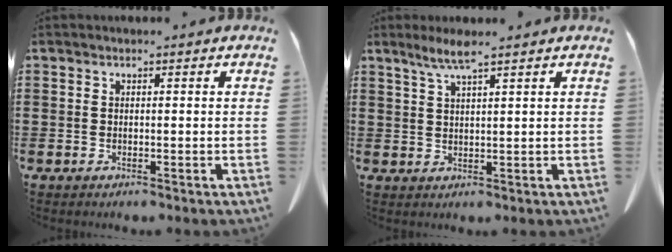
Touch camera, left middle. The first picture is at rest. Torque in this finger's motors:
{"motor_torque": [0.06, -0.05, 0.13, 0.04]}